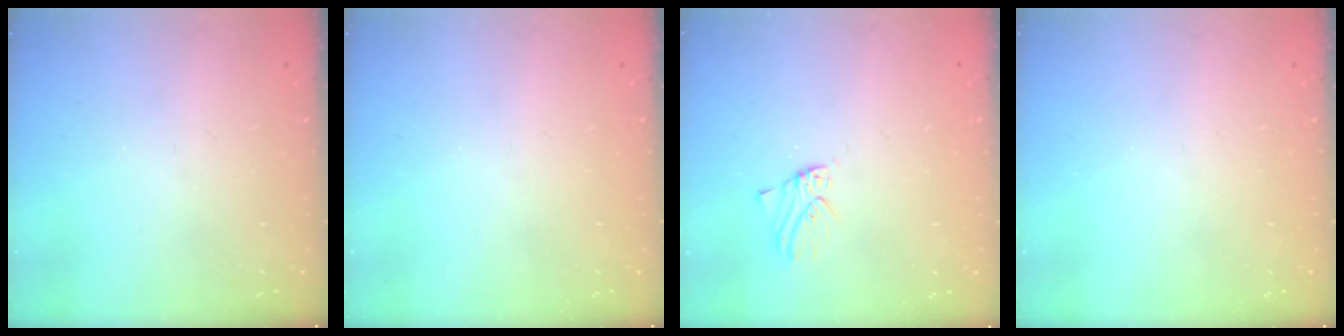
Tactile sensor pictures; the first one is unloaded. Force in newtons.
{"total": 0.0}
{"total": 1.7, "press": 1.7, "slide": 0.2}
{"total": 0.0}